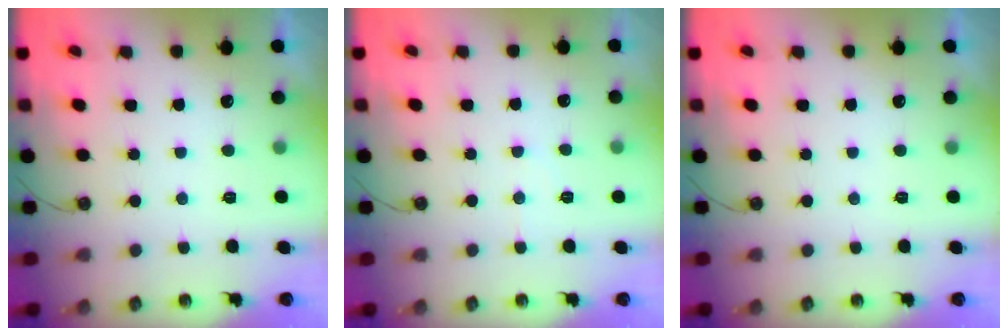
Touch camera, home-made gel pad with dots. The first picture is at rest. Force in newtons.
{"total": 5.1, "press": 5.1, "slide": 0.7}
{"total": 0.0}